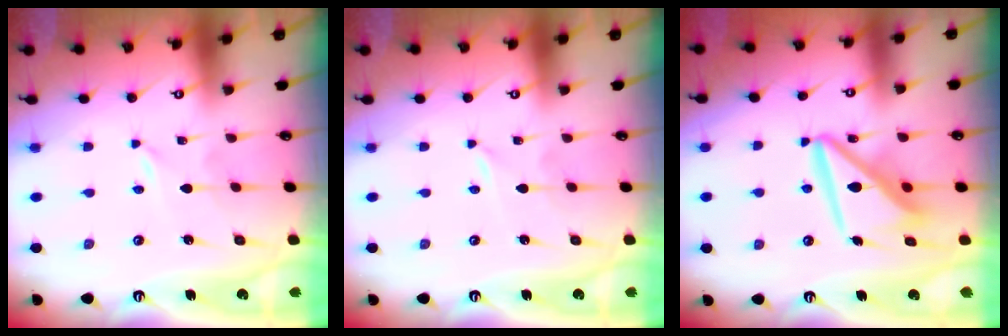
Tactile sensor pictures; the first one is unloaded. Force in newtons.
{"total": 0.0}
{"total": 12.5, "press": 12.4, "slide": 1.3}